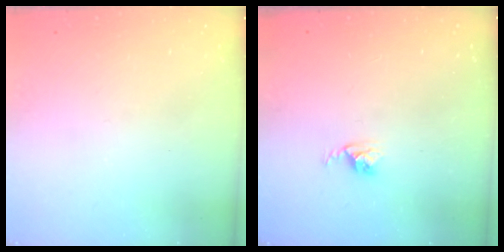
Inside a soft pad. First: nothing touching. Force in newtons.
{"total": 2.5, "press": 2.5, "slide": 0.4}